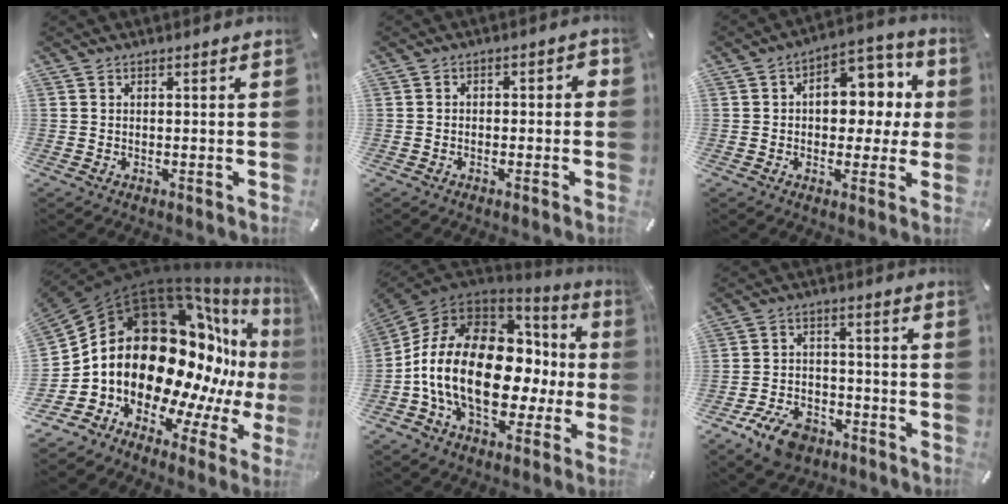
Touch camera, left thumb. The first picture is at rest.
{"total": 2.5, "force": [-1.6, 1.3, 1.3], "torque": [-0.022, 0.013, -0.032]}
{"total": 11.3, "force": [1.4, 7.9, 8.0], "torque": [-0.091, -0.008, 0.022]}
{"total": 24.1, "force": [3.2, 17.3, 16.4], "torque": [-0.244, -0.111, 0.100]}
{"total": 22.7, "force": [-2.2, 15.0, 16.9], "torque": [-0.334, 0.010, -0.030]}
{"total": 9.2, "force": [-5.8, 5.7, 4.3], "torque": [-0.080, 0.039, -0.103]}